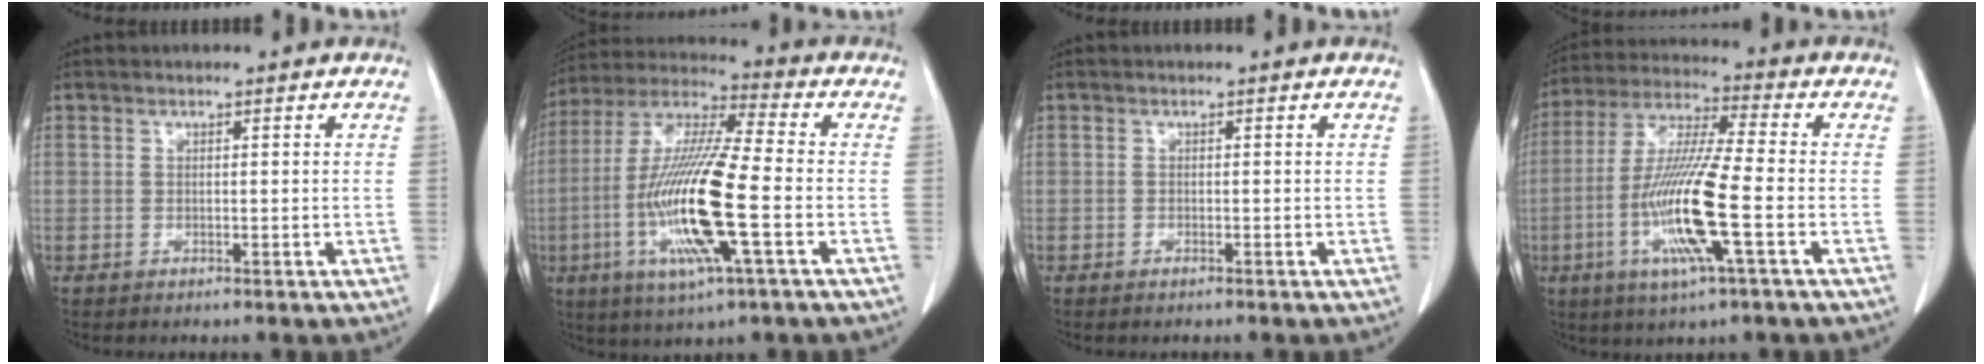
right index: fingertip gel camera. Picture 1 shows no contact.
{"total": 17.3, "force": [-4.1, 1.3, 16.8], "torque": [-0.348, -0.015, -0.081]}
{"total": 0.6, "force": [-0.5, 0.1, 0.3], "torque": [-0.011, -0.001, -0.007]}
{"total": 14.2, "force": [-3.9, 0.2, 13.6], "torque": [-0.281, -0.012, -0.080]}